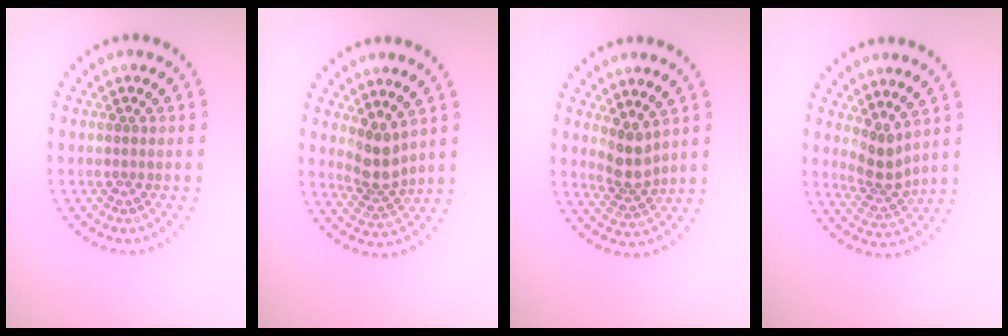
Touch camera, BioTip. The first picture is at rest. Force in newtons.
{"total": 2.8, "press": 2.1, "slide": 1.9}
{"total": 2.7, "press": 2.1, "slide": 1.7}
{"total": 2.5, "press": 1.9, "slide": 1.7}